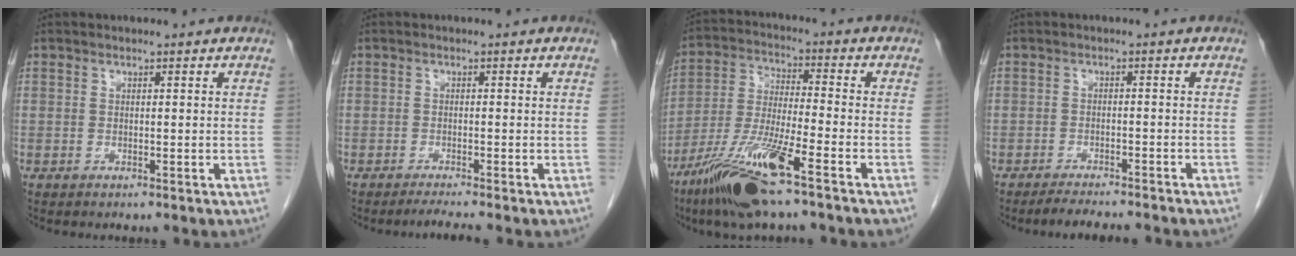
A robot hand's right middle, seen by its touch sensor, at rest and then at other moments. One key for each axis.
{"total": 2.1, "fx": -1.8, "fy": -0.7, "fz": 0.8, "tx": -0.021, "ty": -0.008, "tz": -0.035}
{"total": 13.7, "fx": -8.3, "fy": 0.8, "fz": 10.9, "tx": -0.223, "ty": -0.031, "tz": -0.156}
{"total": 6.3, "fx": -5.7, "fy": 0.3, "fz": 2.6, "tx": -0.035, "ty": -0.013, "tz": -0.085}